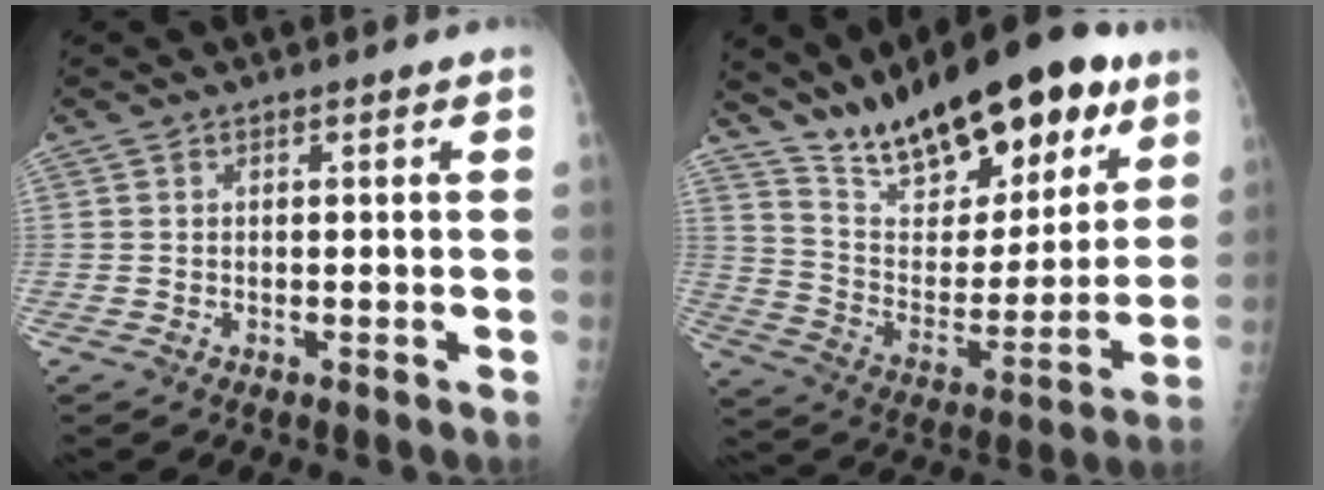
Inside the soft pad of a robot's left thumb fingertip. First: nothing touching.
{"total": 25.7, "force": [17.5, 9.8, 16.0], "torque": [-0.213, -0.068, 0.292]}